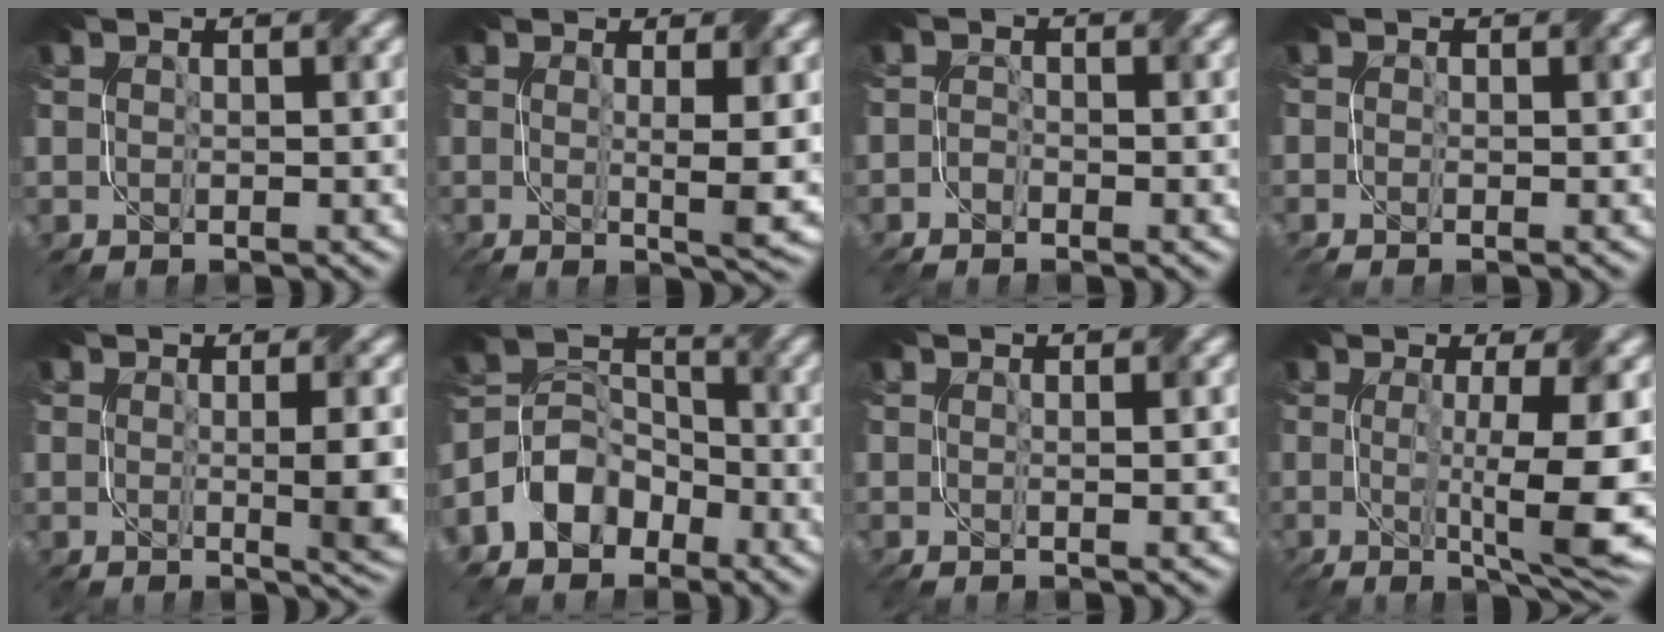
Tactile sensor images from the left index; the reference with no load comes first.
{"total": 5.1, "force": [0.0, 1.0, 5.0], "torque": [-0.070, -0.008, 0.002]}
{"total": 1.2, "force": [-0.8, 0.6, 0.7], "torque": [-0.014, 0.000, -0.018]}
{"total": 1.2, "force": [-0.5, 0.5, 1.0], "torque": [-0.020, -0.005, -0.010]}
{"total": 4.6, "force": [-0.1, 1.1, 4.5], "torque": [-0.059, -0.009, 0.004]}
{"total": 5.8, "force": [-3.4, 4.2, 2.2], "torque": [-0.035, 0.010, -0.076]}
{"total": 1.6, "force": [0.0, 0.4, 1.5], "torque": [-0.019, 0.000, -0.003]}
{"total": 10.4, "force": [-1.0, 2.5, 10.1], "torque": [-0.145, -0.013, -0.011]}